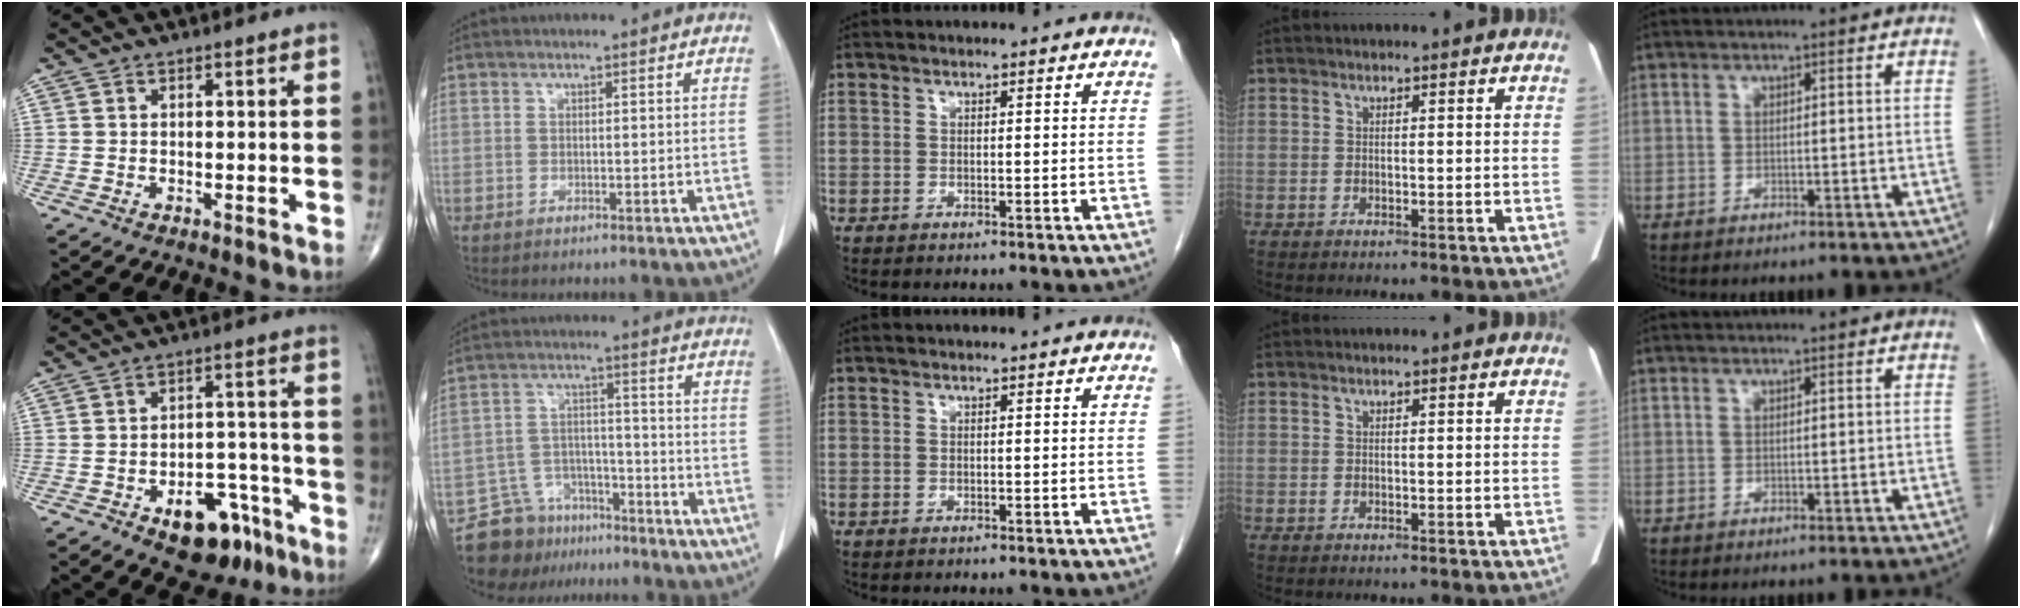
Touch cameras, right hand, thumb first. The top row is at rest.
{"thumb": {"total": 12.7, "force": [-7.4, 6.9, 7.7], "torque": [-0.069, 0.058, -0.099]}, "index": {"total": 9.6, "force": [-7.8, 5.5, 1.1], "torque": [-0.021, 0.033, -0.129]}}